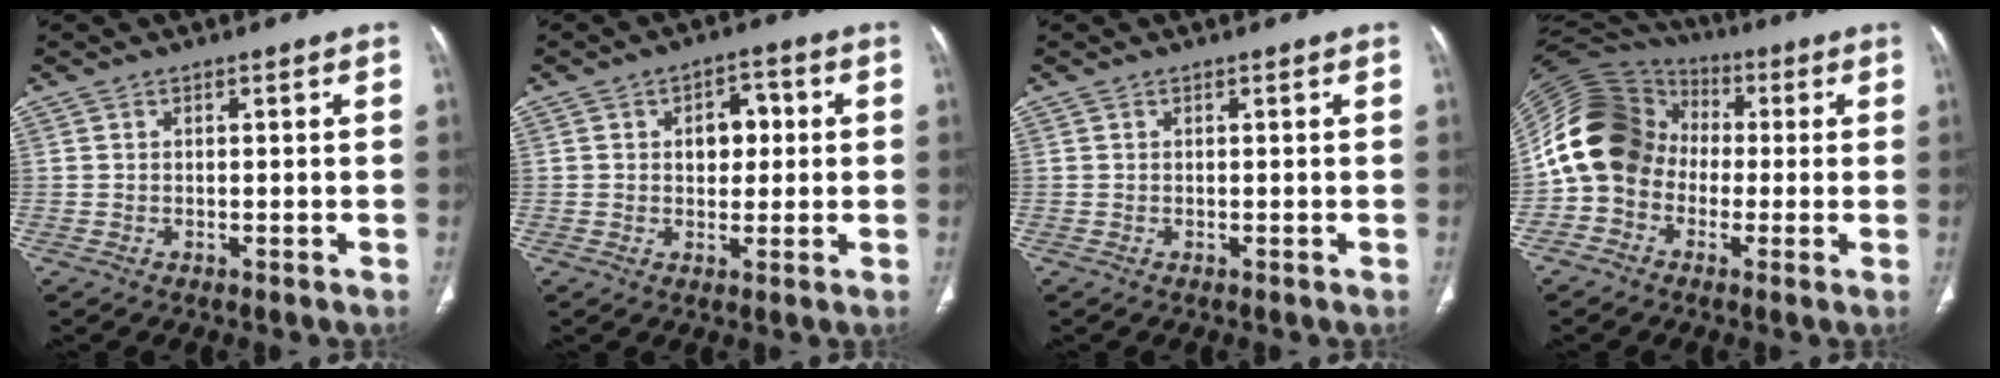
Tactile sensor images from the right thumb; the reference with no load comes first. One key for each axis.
{"total": 6.0, "fx": 0.9, "fy": 4.1, "fz": 4.2, "tx": -0.032, "ty": 0.011, "tz": 0.011}
{"total": 0.0}
{"total": 15.7, "fx": -1.2, "fy": 13.2, "fz": 8.5, "tx": -0.158, "ty": 0.044, "tz": -0.038}